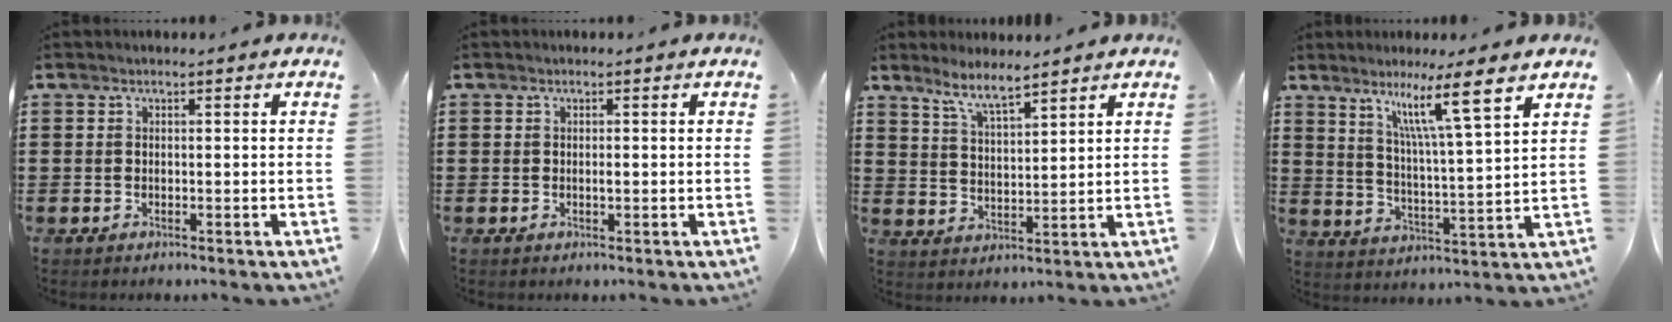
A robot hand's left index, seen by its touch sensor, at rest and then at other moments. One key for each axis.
{"total": 0.7, "fx": 0.0, "fy": 0.2, "fz": 0.6, "tx": -0.014, "ty": -0.003, "tz": 0.002}
{"total": 5.7, "fx": 4.9, "fy": 0.7, "fz": 2.9, "tx": -0.072, "ty": -0.011, "tz": 0.086}
{"total": 9.4, "fx": 6.4, "fy": -0.5, "fz": 6.8, "tx": -0.136, "ty": -0.032, "tz": 0.101}